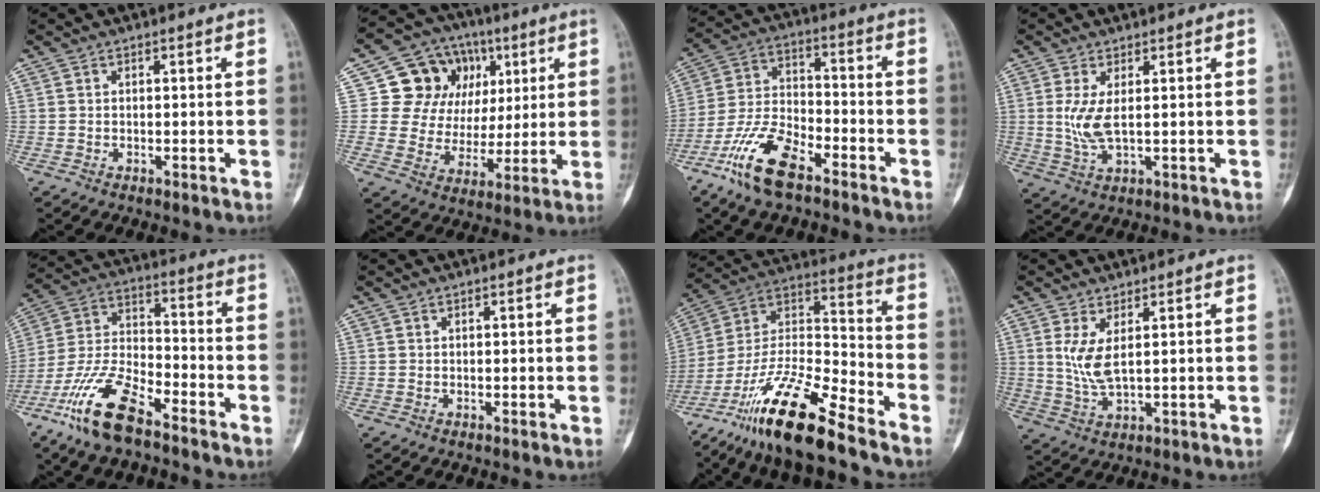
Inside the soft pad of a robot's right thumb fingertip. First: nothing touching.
{"total": 15.8, "force": [5.1, 13.5, 6.6], "torque": [-0.055, 0.011, 0.095]}
{"total": 13.1, "force": [-8.3, 5.2, 8.7], "torque": [-0.178, 0.043, -0.167]}
{"total": 5.2, "force": [0.9, 1.7, 4.9], "torque": [-0.119, -0.013, 0.024]}
{"total": 14.4, "force": [-9.6, 5.1, 9.5], "torque": [-0.197, 0.052, -0.190]}
{"total": 0.0}
{"total": 19.3, "force": [-14.1, 3.5, 12.7], "torque": [-0.245, 0.071, -0.260]}
{"total": 5.5, "force": [1.7, 1.5, 4.9], "torque": [-0.115, -0.019, 0.045]}